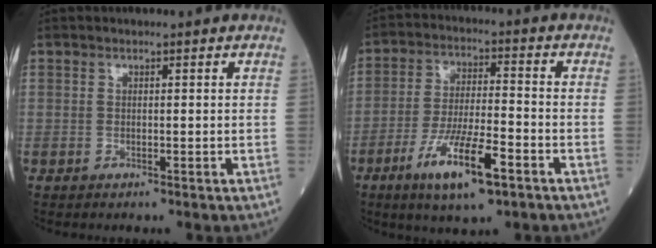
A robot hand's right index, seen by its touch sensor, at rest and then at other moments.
{"total": 11.2, "force": [-5.9, 1.9, 9.4], "torque": [-0.175, -0.015, -0.101]}